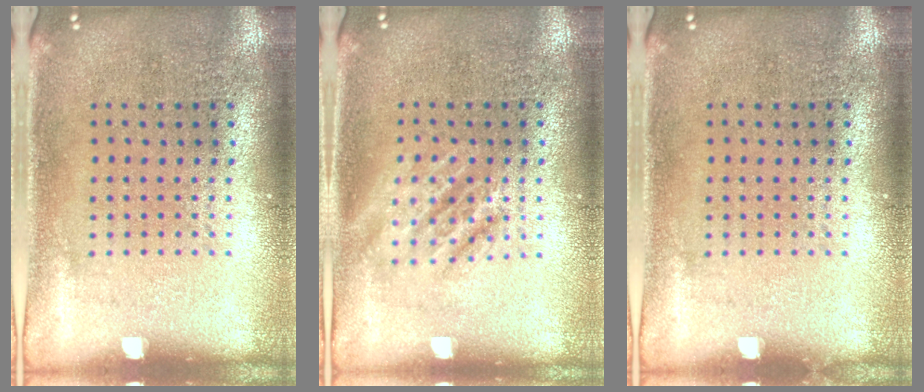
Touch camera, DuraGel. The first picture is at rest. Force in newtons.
{"total": 1.1, "press": 1.1, "slide": 0.2}
{"total": 0.0}